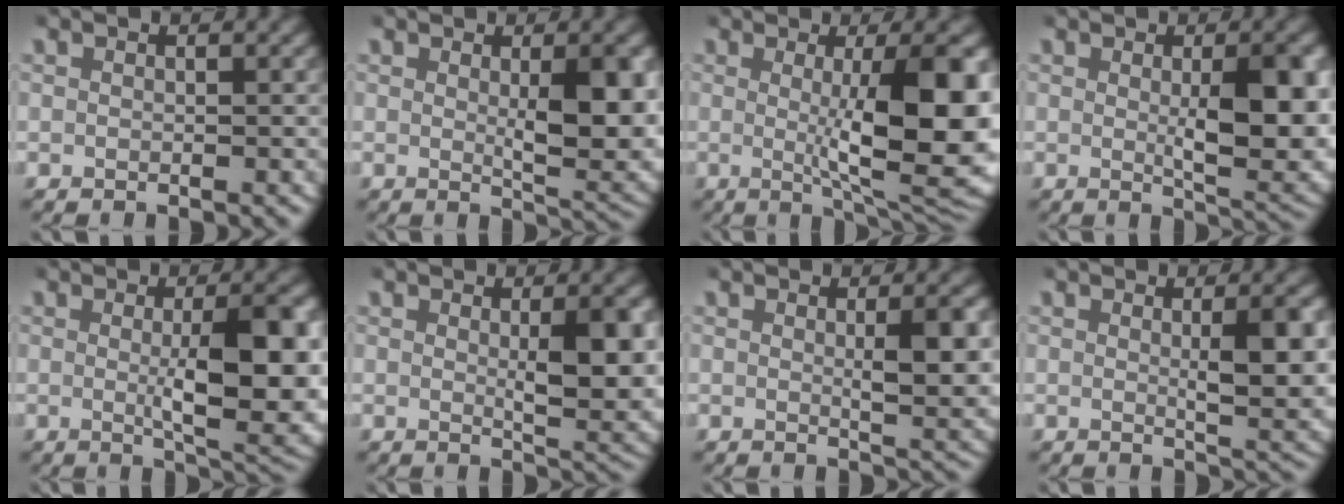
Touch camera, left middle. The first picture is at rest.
{"total": 5.7, "force": [1.0, 1.6, 5.4], "torque": [-0.075, -0.016, 0.021]}
{"total": 11.4, "force": [-0.3, 3.5, 10.9], "torque": [-0.145, -0.027, 0.013]}
{"total": 6.6, "force": [0.7, 1.9, 6.3], "torque": [-0.085, -0.015, 0.015]}
{"total": 8.3, "force": [0.0, 2.4, 7.9], "torque": [-0.105, -0.014, 0.006]}
{"total": 5.1, "force": [1.0, 1.4, 4.8], "torque": [-0.068, -0.013, 0.019]}
{"total": 4.1, "force": [0.8, 0.8, 4.0], "torque": [-0.053, -0.009, 0.015]}
{"total": 4.7, "force": [0.9, 1.0, 4.5], "torque": [-0.060, -0.009, 0.017]}